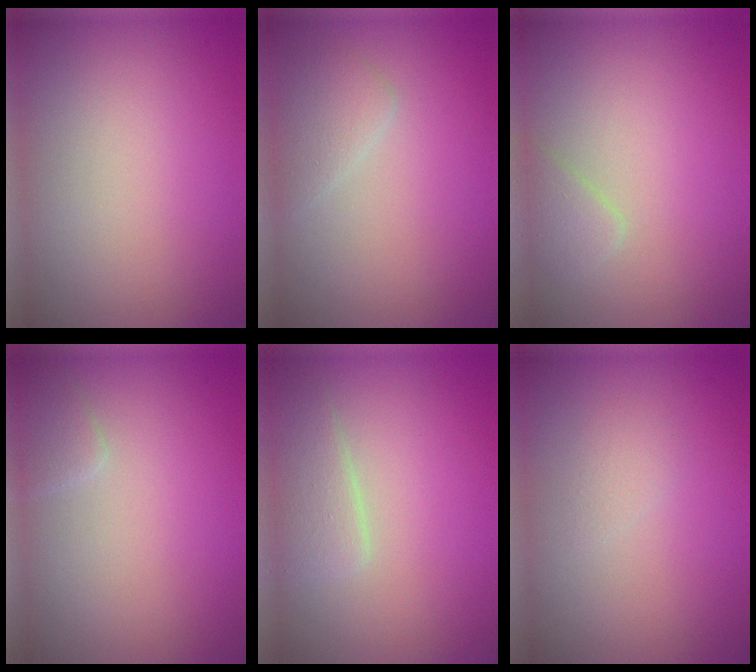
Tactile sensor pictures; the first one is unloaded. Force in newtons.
{"total": 1.9, "press": 1.9, "slide": 0.0}
{"total": 1.2, "press": 1.2, "slide": 0.0}
{"total": 1.3, "press": 1.3, "slide": 0.0}
{"total": 2.5, "press": 2.5, "slide": 0.1}
{"total": 0.8, "press": 0.8, "slide": 0.0}